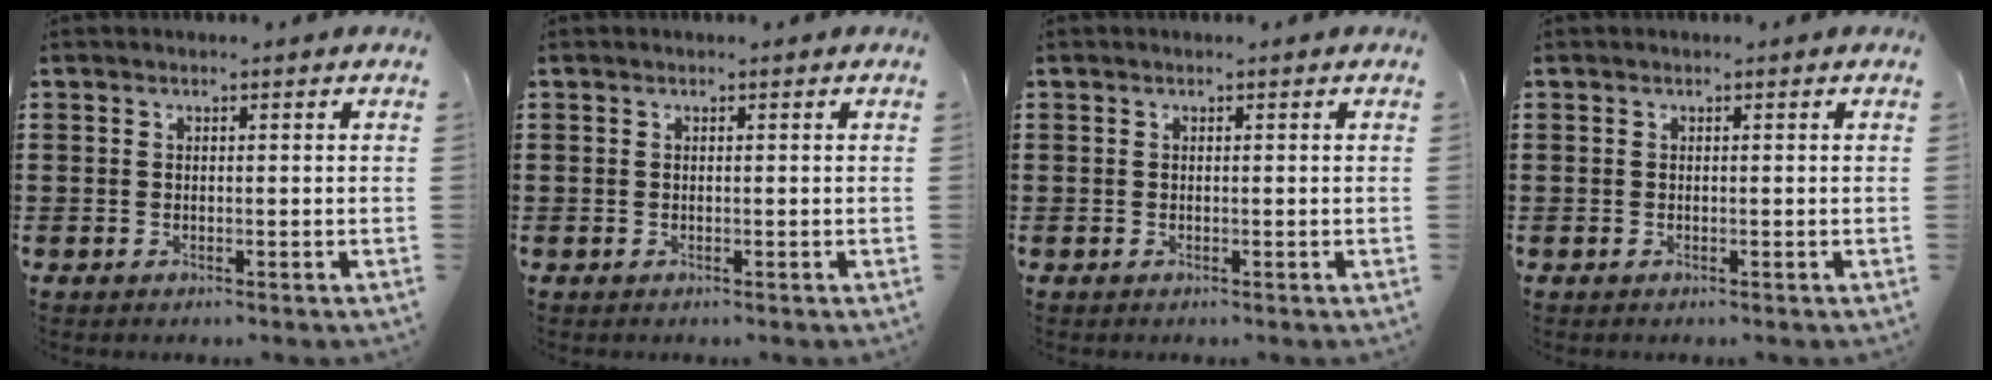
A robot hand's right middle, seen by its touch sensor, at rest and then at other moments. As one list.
[{"total": 0.0}, {"total": 0.0}, {"total": 0.0}]